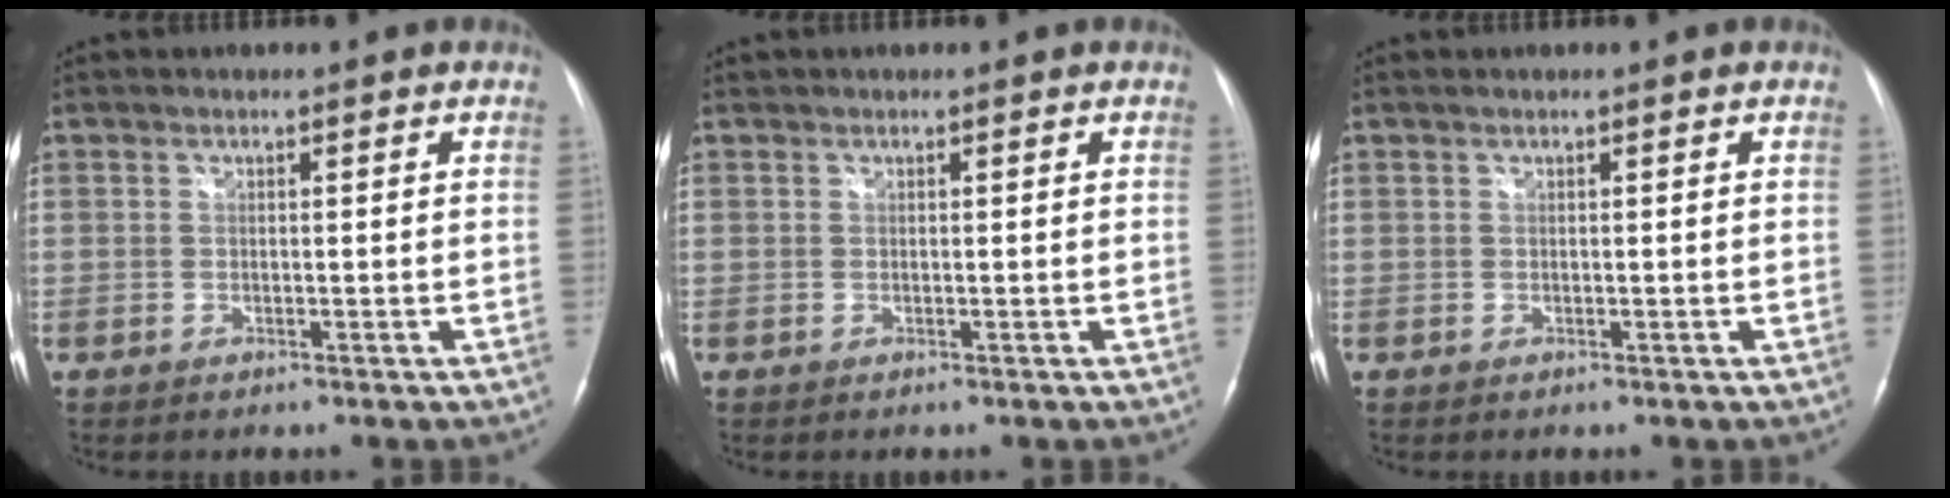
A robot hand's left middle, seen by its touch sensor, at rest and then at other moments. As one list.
[{"total": 0.0}, {"total": 0.0}]